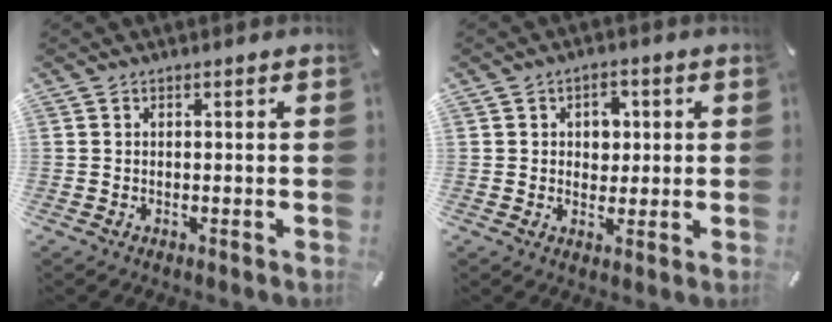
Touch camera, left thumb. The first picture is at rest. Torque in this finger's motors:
{"motor_torque": [0.31, -0.21, 0.12, 0.16, 0.03]}